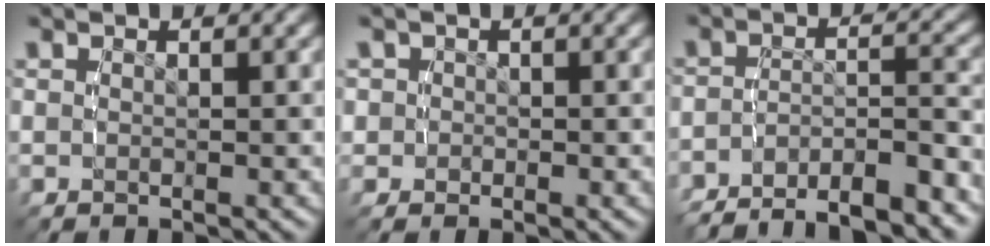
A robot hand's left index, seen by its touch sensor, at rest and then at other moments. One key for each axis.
{"total": 1.8, "fx": -0.1, "fy": 1.8, "fz": 0.1, "tx": -0.008, "ty": -0.006, "tz": -0.003}
{"total": 9.1, "fx": -8.2, "fy": 2.5, "fz": 2.9, "tx": -0.026, "ty": -0.018, "tz": -0.125}